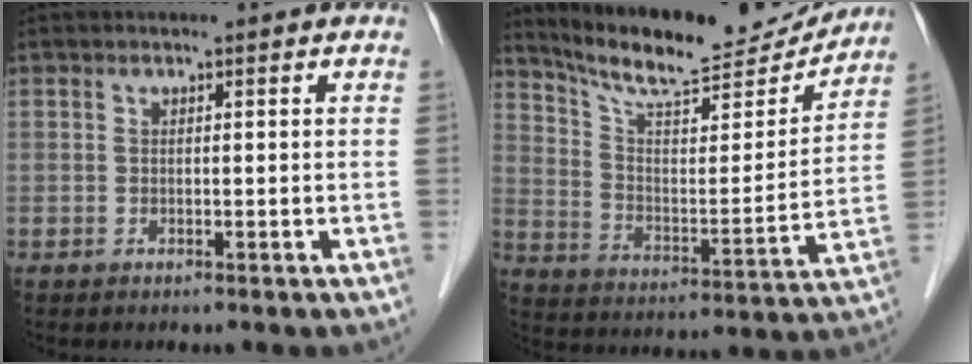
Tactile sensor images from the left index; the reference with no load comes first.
{"total": 18.1, "force": [16.8, 2.7, 6.2], "torque": [-0.110, -0.024, 0.255]}